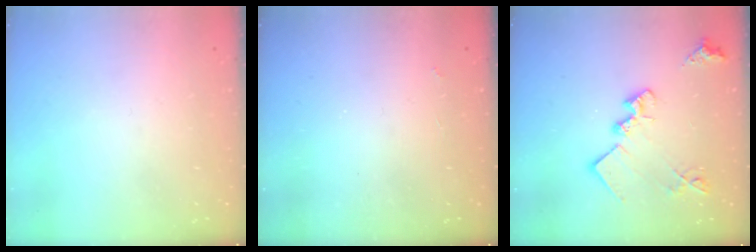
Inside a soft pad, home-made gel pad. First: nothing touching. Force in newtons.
{"total": 2.5, "press": 2.4, "slide": 0.4}
{"total": 15.9, "press": 15.9, "slide": 0.8}